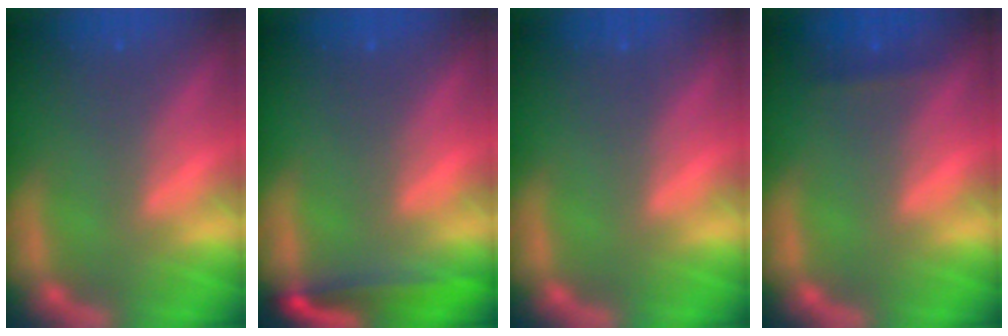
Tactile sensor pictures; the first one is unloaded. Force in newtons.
{"total": 4.4}
{"total": 0.0}
{"total": 0.9}